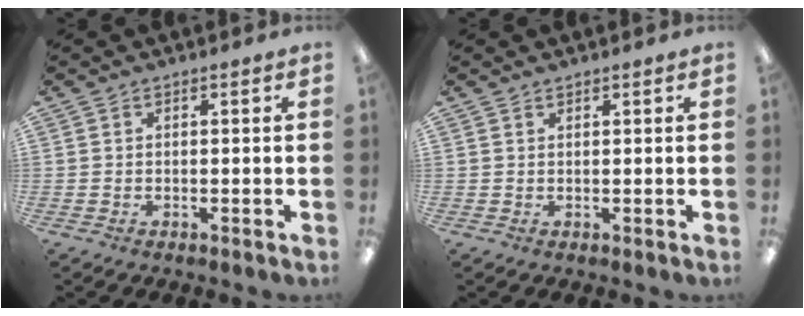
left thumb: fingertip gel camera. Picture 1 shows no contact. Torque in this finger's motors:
{"motor_torque": [-0.28, -0.15, -0.21, 0.19, -0.02]}